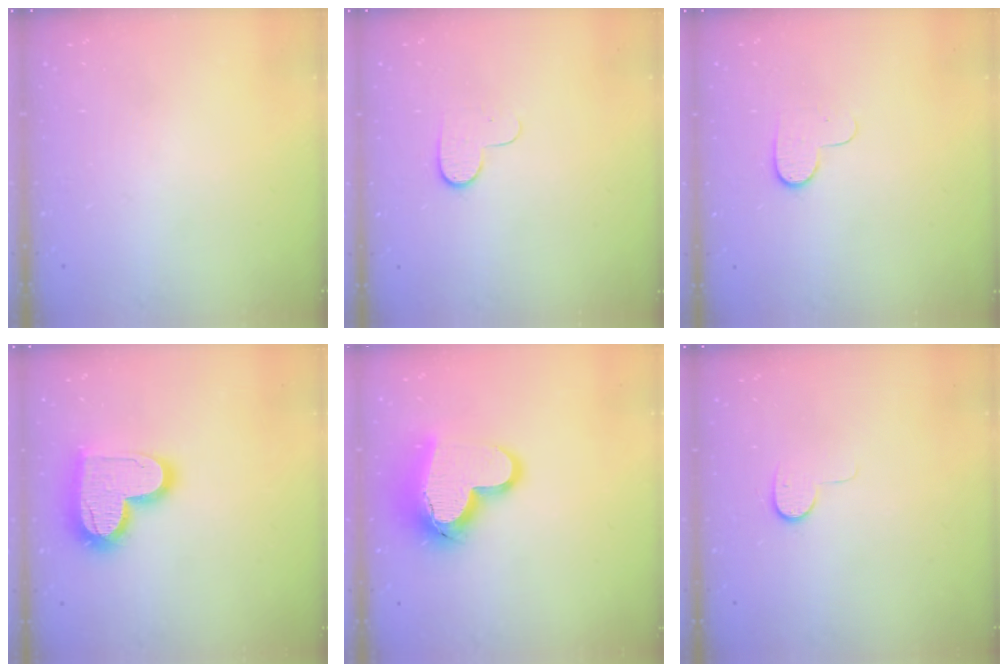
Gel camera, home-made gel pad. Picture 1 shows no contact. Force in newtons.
{"total": 5.4, "press": 5.3, "slide": 1.2}
{"total": 5.4, "press": 5.3, "slide": 1.2}
{"total": 16.9, "press": 16.9, "slide": 1.3}
{"total": 15.9, "press": 15.7, "slide": 2.2}
{"total": 6.8, "press": 6.8, "slide": 0.6}